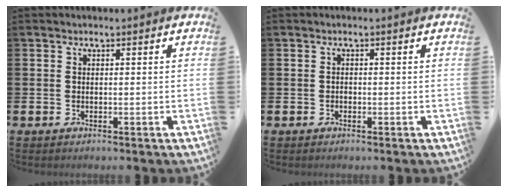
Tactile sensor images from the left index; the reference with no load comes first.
{"total": 0.5, "force": [-0.4, 0.3, 0.1], "torque": [-0.010, 0.006, -0.007]}